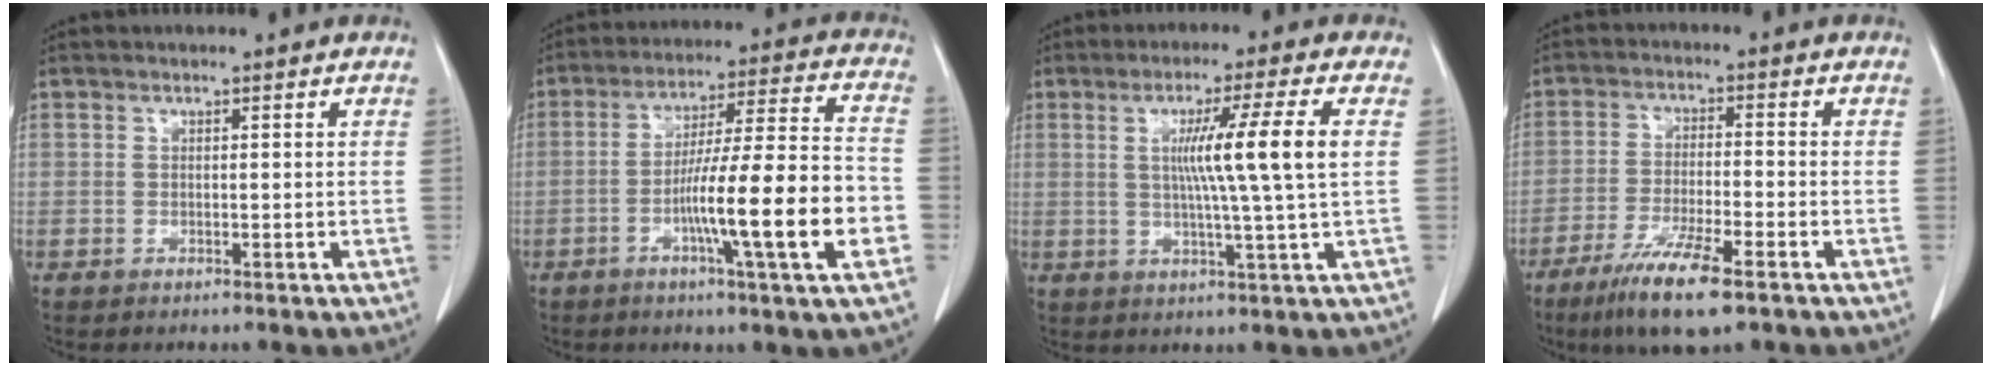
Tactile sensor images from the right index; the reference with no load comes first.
{"total": 16.4, "force": [-4.9, 0.1, 15.6], "torque": [-0.256, 0.002, -0.079]}
{"total": 9.9, "force": [1.4, -1.9, 9.6], "torque": [-0.158, 0.001, 0.030]}
{"total": 9.8, "force": [-6.2, 0.9, 7.5], "torque": [-0.142, -0.024, -0.105]}